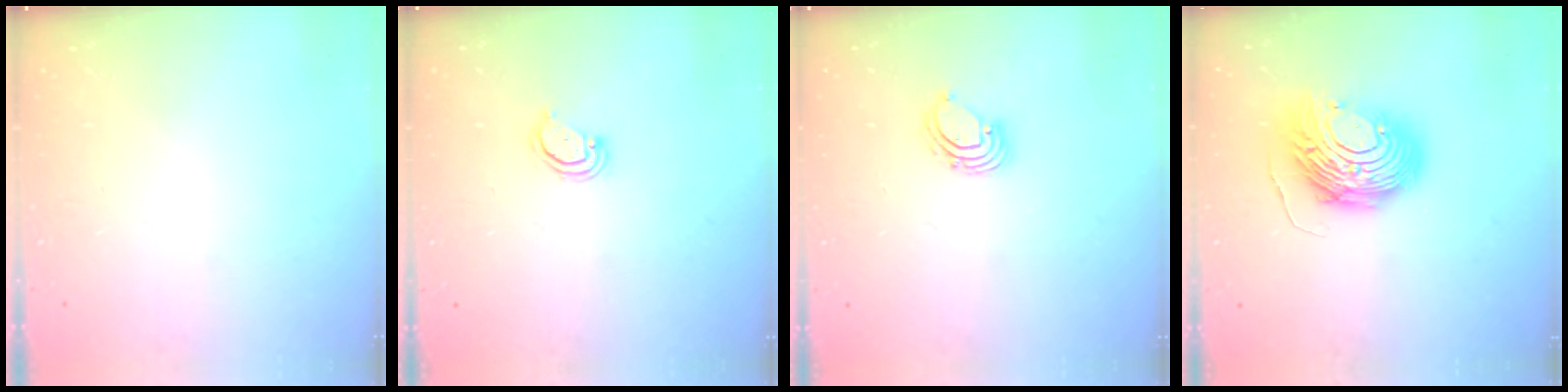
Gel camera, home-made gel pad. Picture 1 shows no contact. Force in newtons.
{"total": 3.5, "press": 3.5, "slide": 0.3}
{"total": 2.6, "press": 2.6, "slide": 0.2}
{"total": 14.0, "press": 14.0, "slide": 1.3}